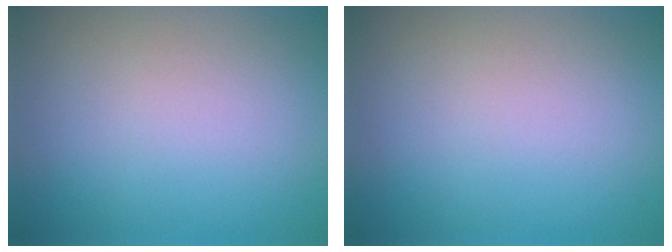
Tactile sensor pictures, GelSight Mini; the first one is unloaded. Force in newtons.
{"total": 0.0}